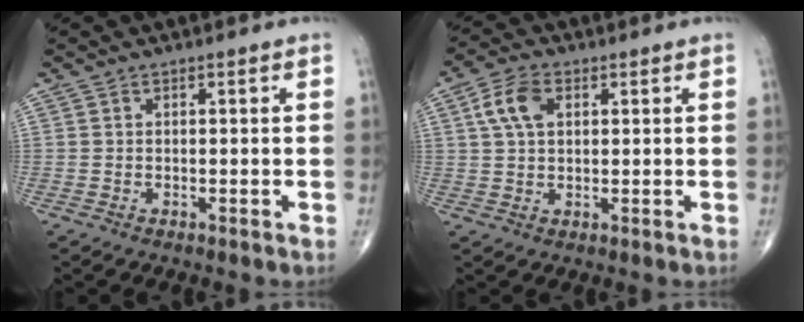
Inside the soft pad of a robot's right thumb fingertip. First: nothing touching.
{"total": 6.5, "force": [2.0, 3.9, 4.7], "torque": [-0.091, 0.007, 0.036]}